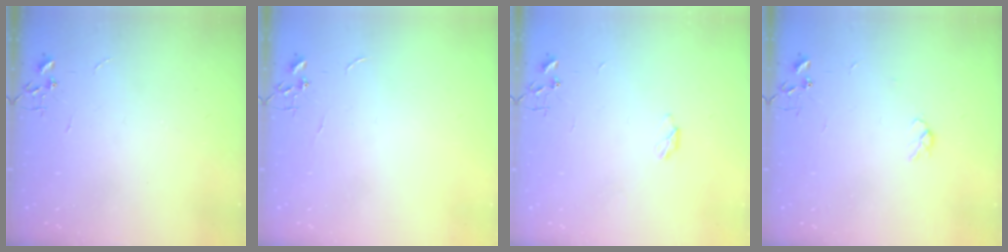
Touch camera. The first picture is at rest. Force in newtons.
{"total": 0.0}
{"total": 2.8, "press": 2.7, "slide": 0.5}
{"total": 3.6, "press": 3.5, "slide": 0.6}